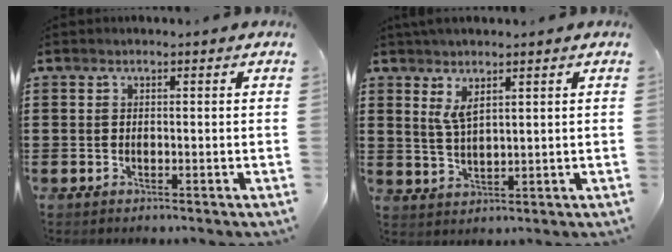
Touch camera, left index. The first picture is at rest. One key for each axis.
{"total": 4.3, "fx": 2.4, "fy": 1.1, "fz": 3.4, "tx": -0.072, "ty": 0.001, "tz": 0.044}